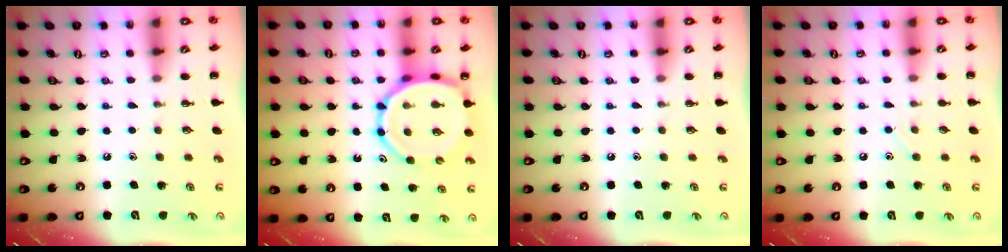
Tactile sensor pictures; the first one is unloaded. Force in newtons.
{"total": 12.0, "press": 11.5, "slide": 3.3}
{"total": 0.0}
{"total": 3.0, "press": 2.8, "slide": 1.0}